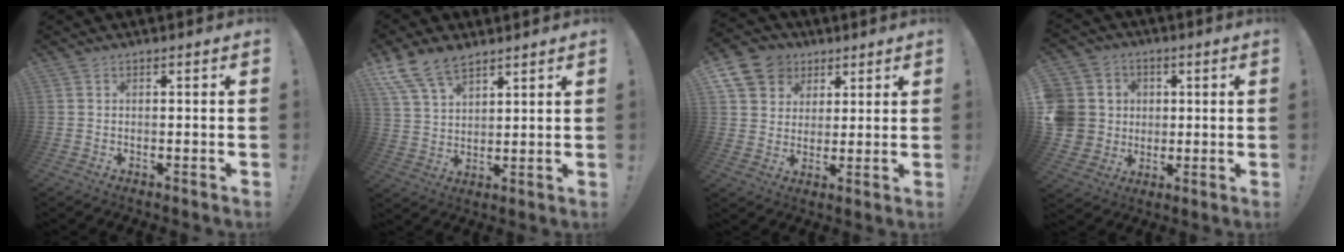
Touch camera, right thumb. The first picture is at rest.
{"total": 11.3, "force": [8.4, 5.7, 4.8], "torque": [-0.099, -0.042, 0.166]}
{"total": 11.3, "force": [5.2, 9.4, 3.5], "torque": [-0.045, -0.032, 0.104]}
{"total": 11.0, "force": [0.9, 10.4, 3.5], "torque": [-0.070, 0.004, 0.030]}